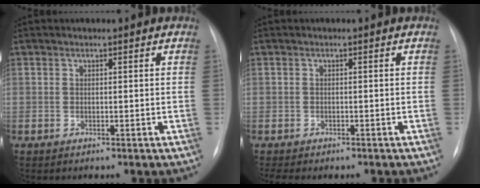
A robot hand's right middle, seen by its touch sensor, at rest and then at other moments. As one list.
[{"total": 3.2, "force": [-2.7, 1.1, 1.4], "torque": [-0.020, -0.004, -0.029]}]